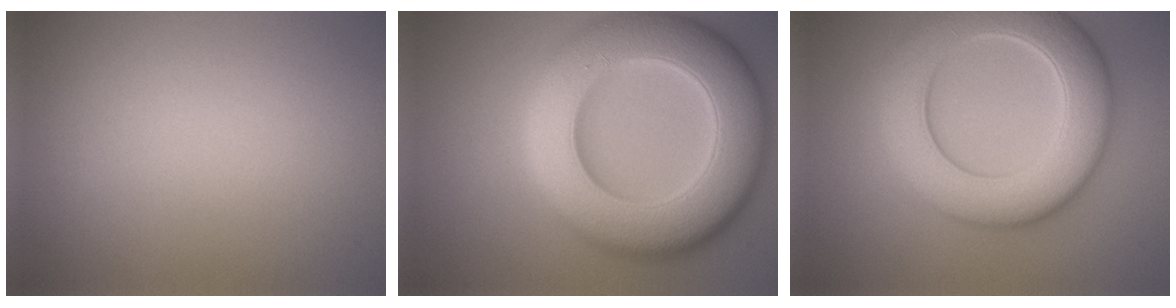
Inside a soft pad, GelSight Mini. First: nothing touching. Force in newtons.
{"total": 13.5, "press": 13.5, "slide": 0.6}
{"total": 9.4, "press": 9.4, "slide": 0.5}